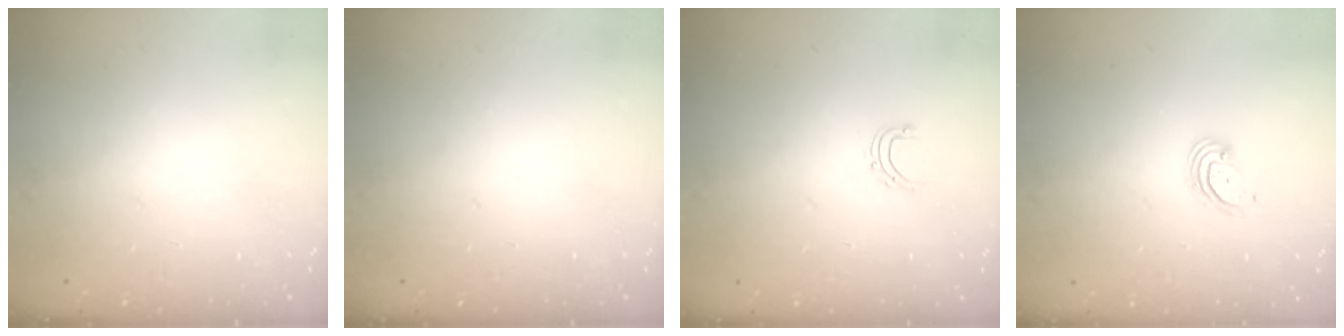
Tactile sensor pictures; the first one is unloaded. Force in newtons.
{"total": 0.0}
{"total": 4.5, "press": 4.5, "slide": 0.3}
{"total": 3.0, "press": 3.0, "slide": 0.3}